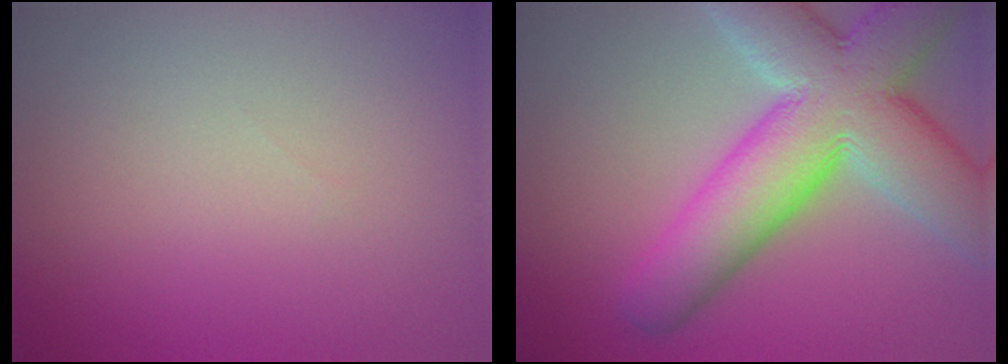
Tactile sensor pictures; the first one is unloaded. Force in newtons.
{"total": 12.4, "press": 12.3, "slide": 1.2}